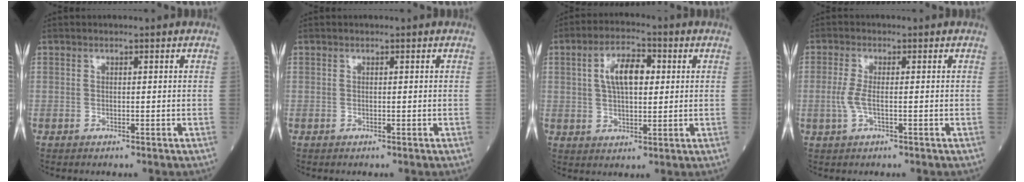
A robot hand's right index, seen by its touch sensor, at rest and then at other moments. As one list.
[{"total": 0.0}, {"total": 7.7, "force": [1.9, 3.3, 6.7], "torque": [-0.128, 0.018, 0.035]}, {"total": 2.8, "force": [-0.4, 0.7, 2.7], "torque": [-0.074, -0.004, -0.009]}]